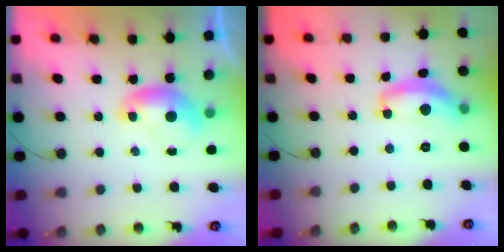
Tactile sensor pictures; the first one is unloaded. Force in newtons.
{"total": 8.0, "press": 8.0, "slide": 0.9}